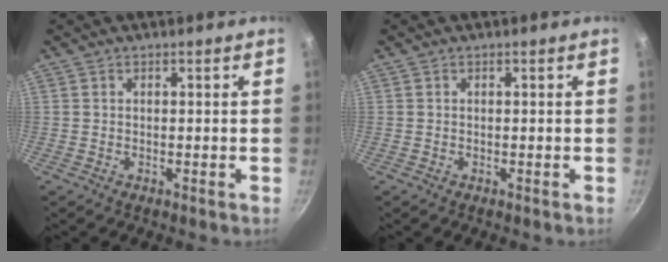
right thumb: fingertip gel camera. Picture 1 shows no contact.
{"total": 0.0}